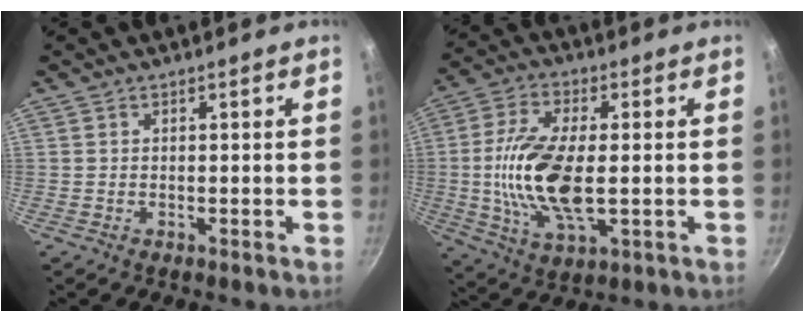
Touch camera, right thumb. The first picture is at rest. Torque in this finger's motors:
{"motor_torque": [1.89, 2.00, 1.69, -1.01, 0.62]}